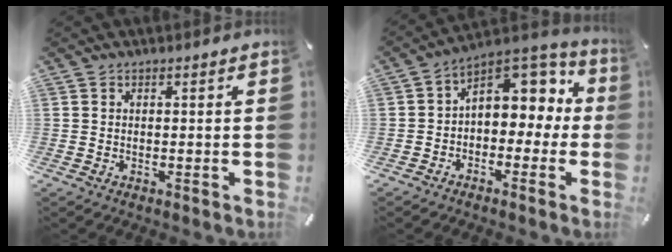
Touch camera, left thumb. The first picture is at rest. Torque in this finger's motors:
{"motor_torque": [0.94, 1.65, 0.56, 0.41, 0.10]}